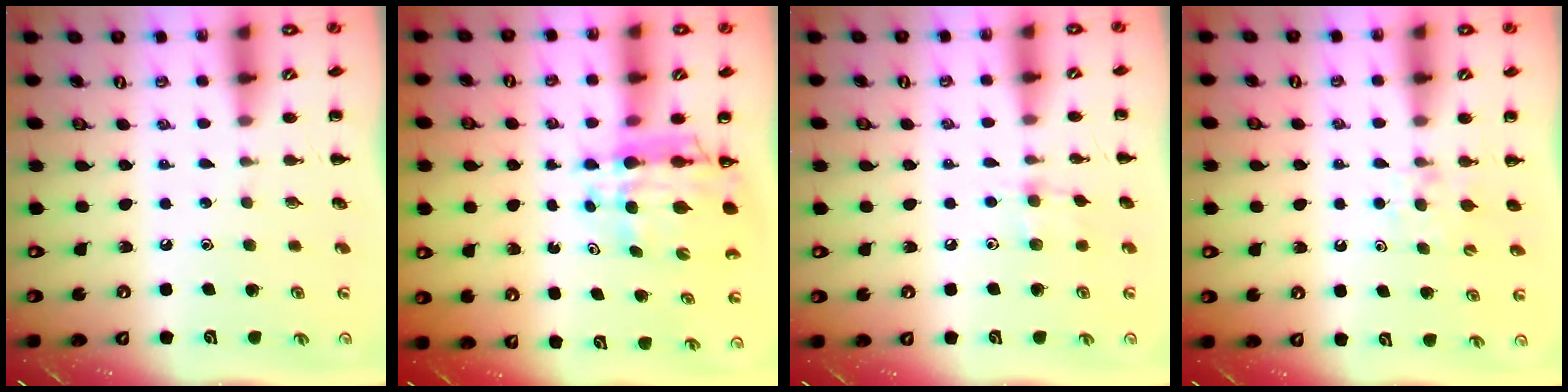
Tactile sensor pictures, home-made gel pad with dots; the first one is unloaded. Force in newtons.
{"total": 9.1, "press": 8.5, "slide": 3.3}
{"total": 6.7, "press": 6.5, "slide": 1.8}
{"total": 4.7, "press": 4.4, "slide": 1.4}